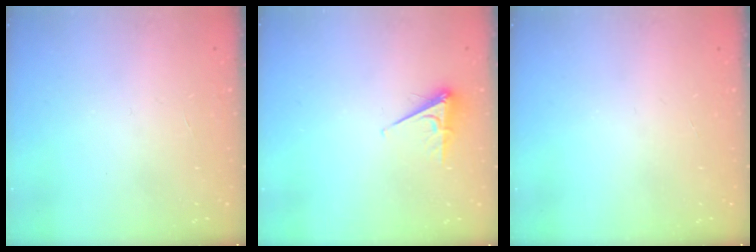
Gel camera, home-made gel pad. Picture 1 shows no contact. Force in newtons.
{"total": 5.0, "press": 5.0, "slide": 0.5}
{"total": 0.0}